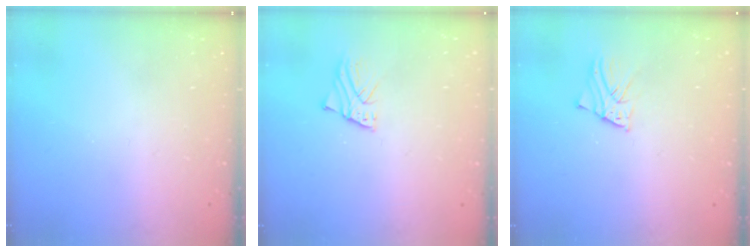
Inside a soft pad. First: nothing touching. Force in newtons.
{"total": 2.0, "press": 2.0, "slide": 0.2}
{"total": 2.7, "press": 2.7, "slide": 0.2}